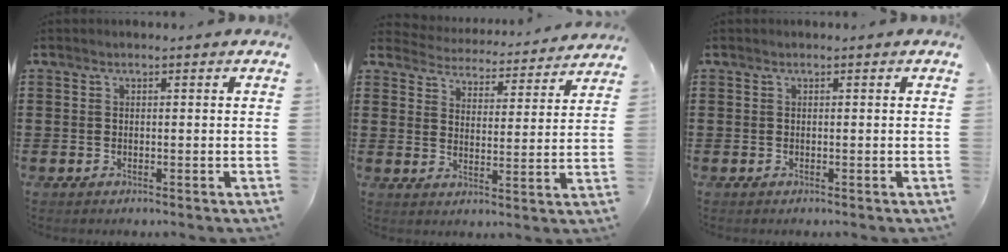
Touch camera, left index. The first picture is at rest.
{"total": 4.3, "force": [4.3, -0.1, -0.4], "torque": [-0.012, -0.043, 0.069]}
{"total": 0.0}